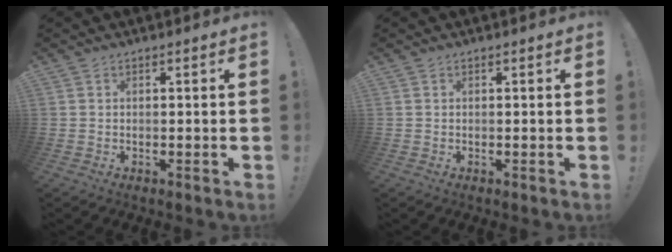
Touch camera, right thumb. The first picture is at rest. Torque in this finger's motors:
{"motor_torque": [-0.02, 0.02, 0.10, -0.12, 0.00]}